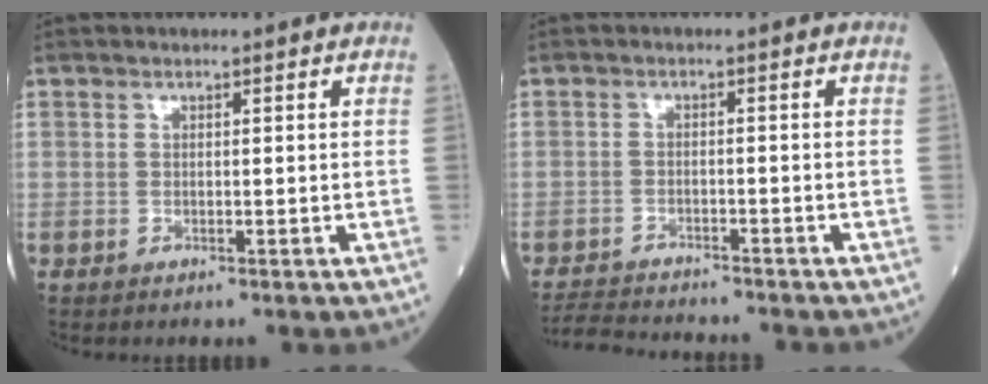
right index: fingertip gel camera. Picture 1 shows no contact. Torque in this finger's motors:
{"motor_torque": [-0.29, -0.06, -0.04, -0.02]}